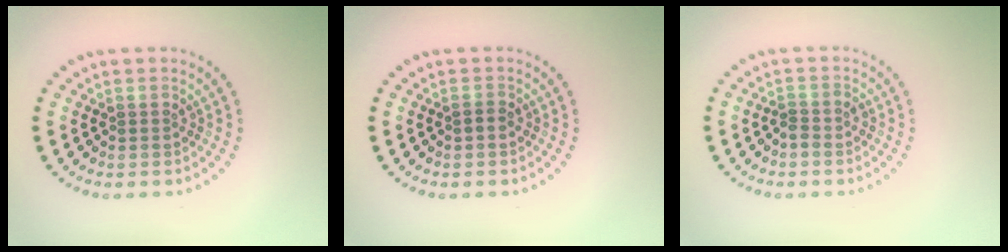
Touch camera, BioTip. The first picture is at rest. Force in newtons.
{"total": 0.7, "press": 0.6, "slide": 0.3}
{"total": 1.3, "press": 0.9, "slide": 0.9}